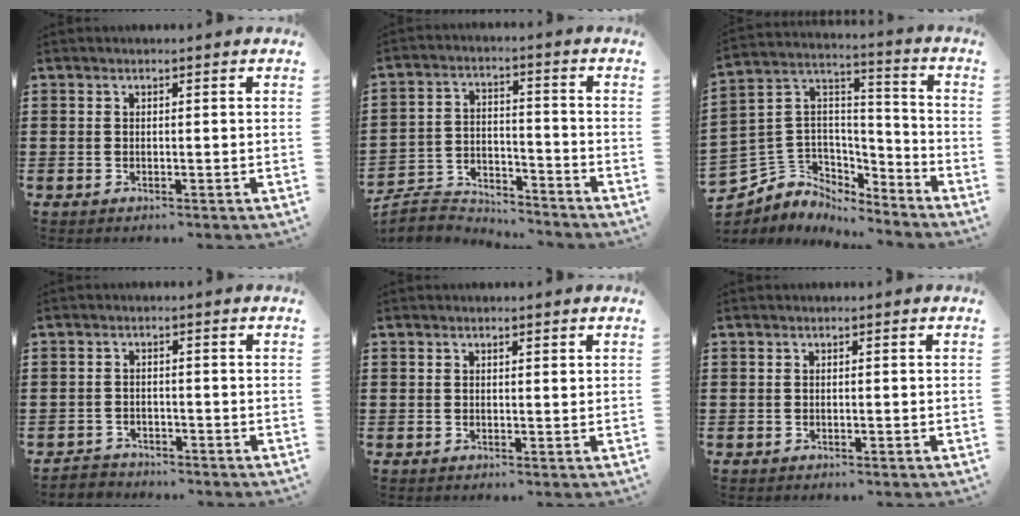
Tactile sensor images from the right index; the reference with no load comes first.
{"total": 5.3, "force": [-5.2, 0.9, 0.2], "torque": [-0.019, 0.007, -0.110]}
{"total": 5.9, "force": [-3.5, 4.7, 0.1], "torque": [-0.046, -0.016, -0.072]}
{"total": 2.0, "force": [-1.9, 0.5, -0.3], "torque": [-0.002, 0.003, -0.044]}
{"total": 0.7, "force": [0.4, 0.3, 0.6], "torque": [-0.012, 0.002, 0.006]}
{"total": 0.0}